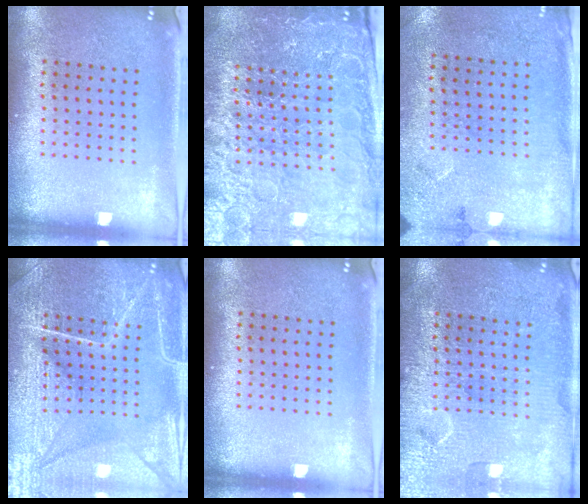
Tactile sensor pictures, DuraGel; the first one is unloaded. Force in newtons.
{"total": 5.0, "press": 4.6, "slide": 1.8}
{"total": 2.7, "press": 2.2, "slide": 1.6}
{"total": 7.2, "press": 7.1, "slide": 0.8}
{"total": 0.0}
{"total": 5.8, "press": 5.7, "slide": 0.8}